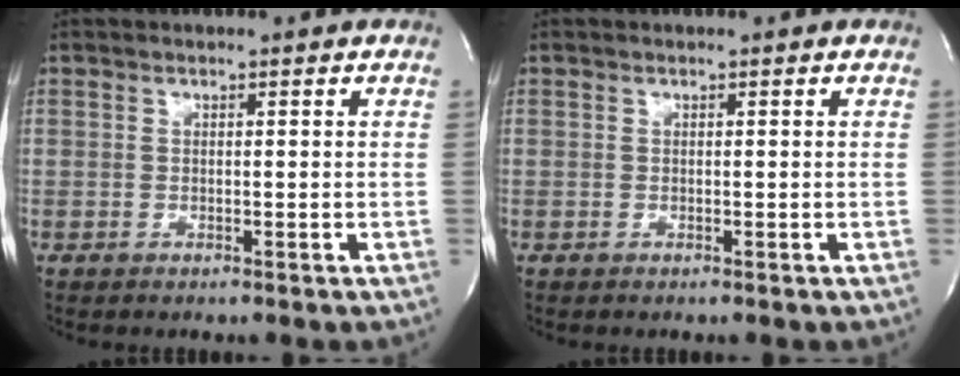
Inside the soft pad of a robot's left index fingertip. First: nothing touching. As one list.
[{"total": 0.0}]